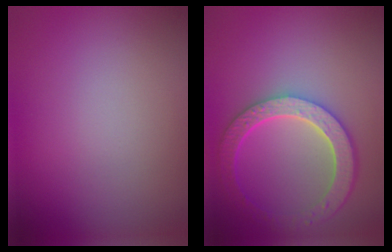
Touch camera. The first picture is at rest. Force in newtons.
{"total": 6.1, "press": 4.8, "slide": 3.8}